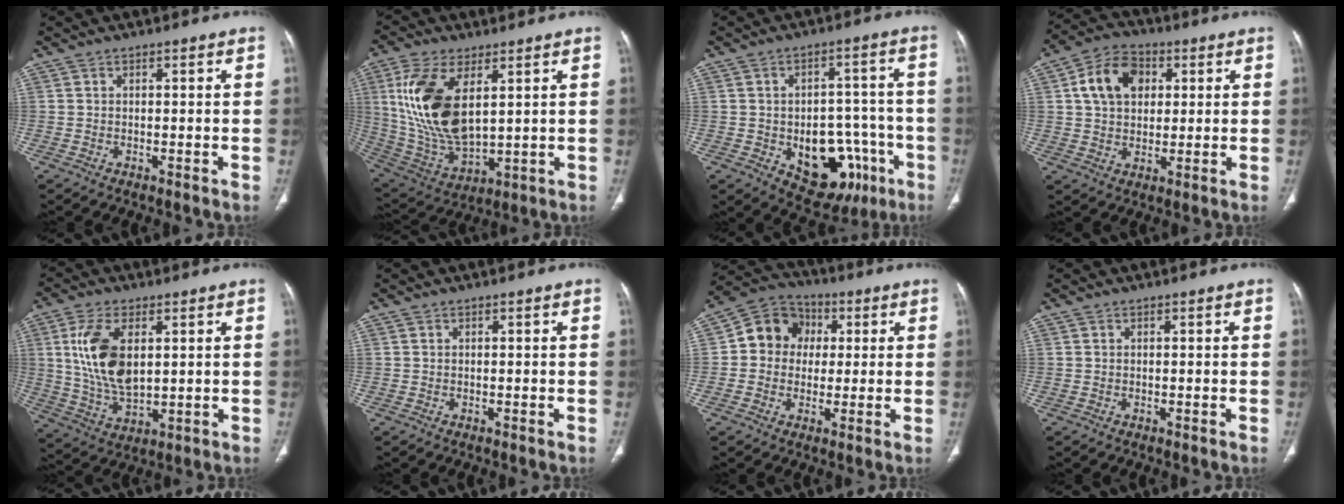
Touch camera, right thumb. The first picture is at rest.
{"total": 18.1, "force": [4.9, 8.9, 14.9], "torque": [-0.302, -0.024, 0.109]}
{"total": 16.0, "force": [-5.7, 10.1, 11.0], "torque": [-0.102, 0.037, -0.064]}
{"total": 11.2, "force": [3.0, 8.1, 7.2], "torque": [-0.106, 0.007, 0.046]}
{"total": 13.3, "force": [3.1, 7.0, 11.0], "torque": [-0.218, -0.016, 0.068]}
{"total": 0.0}
{"total": 10.2, "force": [1.1, 9.2, 4.4], "torque": [-0.043, 0.019, 0.005]}
{"total": 0.0}